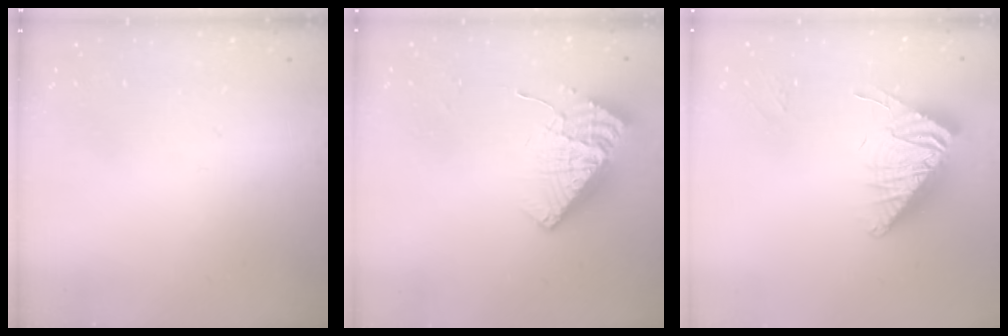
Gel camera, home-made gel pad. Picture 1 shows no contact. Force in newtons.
{"total": 11.1, "press": 11.1, "slide": 0.8}
{"total": 14.1, "press": 14.0, "slide": 1.3}